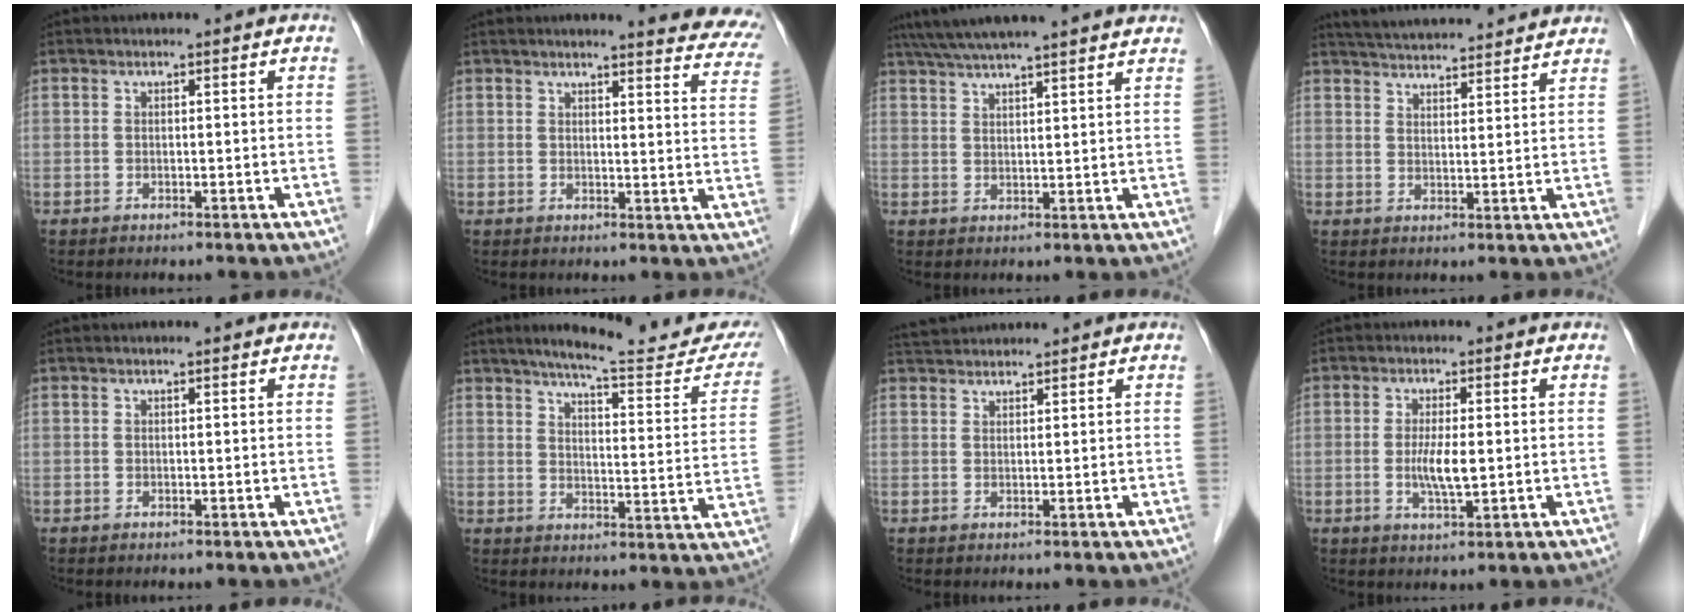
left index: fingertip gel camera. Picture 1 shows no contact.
{"total": 13.6, "force": [12.7, 1.5, 4.8], "torque": [-0.029, -0.065, 0.109]}
{"total": 17.3, "force": [15.2, 0.7, 8.2], "torque": [-0.142, 0.044, 0.211]}
{"total": 16.8, "force": [15.7, 2.3, 5.6], "torque": [-0.089, 0.037, 0.220]}
{"total": 0.8, "force": [0.7, 0.0, 0.3], "torque": [-0.011, 0.005, 0.008]}
{"total": 20.2, "force": [17.8, 2.3, 9.2], "torque": [-0.111, -0.046, 0.215]}
{"total": 4.3, "force": [4.2, 0.3, 0.8], "torque": [-0.018, 0.035, 0.078]}
{"total": 4.4, "force": [-0.2, 0.8, 4.3], "torque": [-0.089, -0.008, -0.003]}